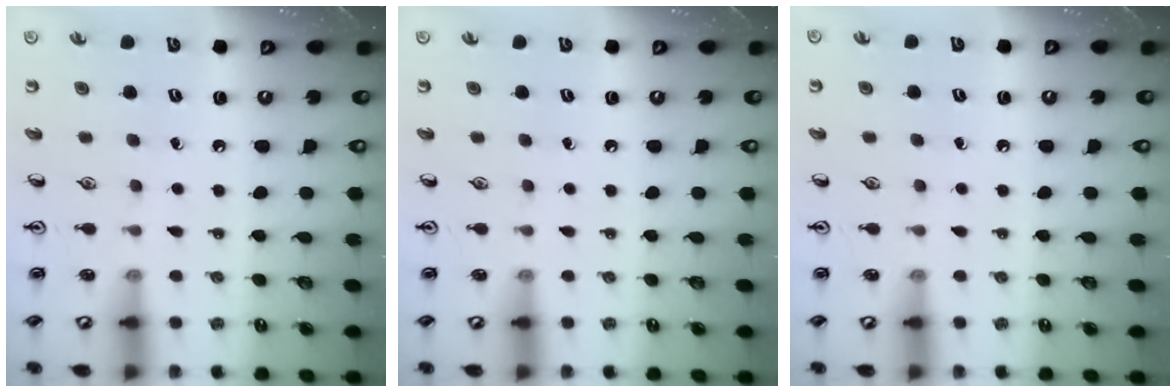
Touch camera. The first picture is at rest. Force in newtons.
{"total": 0.0}
{"total": 0.0}